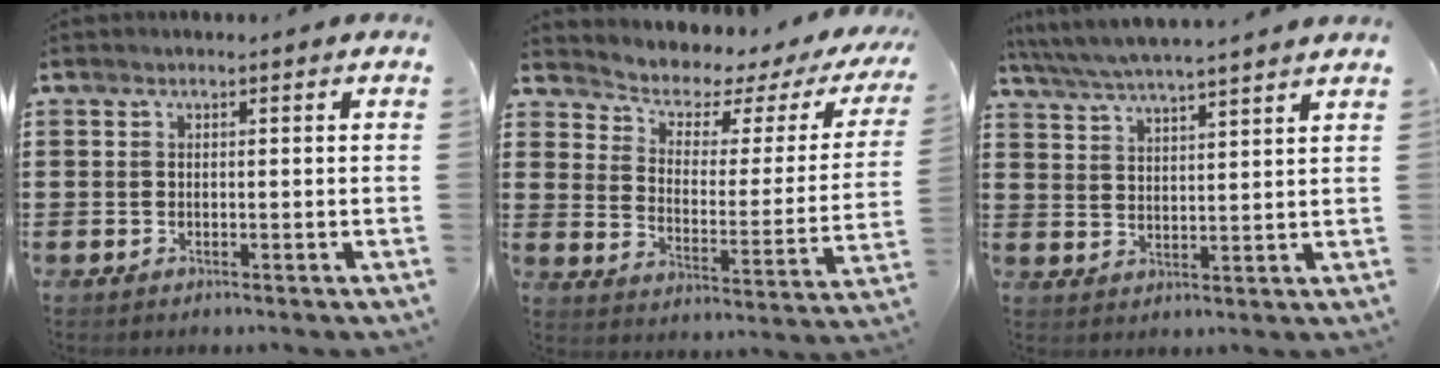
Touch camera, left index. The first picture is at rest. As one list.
[{"total": 3.3, "force": [2.7, 1.5, 1.2], "torque": [-0.045, -0.024, 0.037]}, {"total": 4.9, "force": [4.6, -0.5, 1.5], "torque": [-0.046, -0.024, 0.081]}]